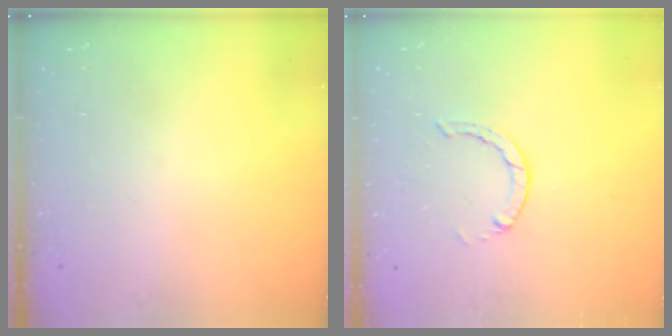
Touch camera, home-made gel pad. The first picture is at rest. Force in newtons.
{"total": 1.3, "press": 1.2, "slide": 0.3}